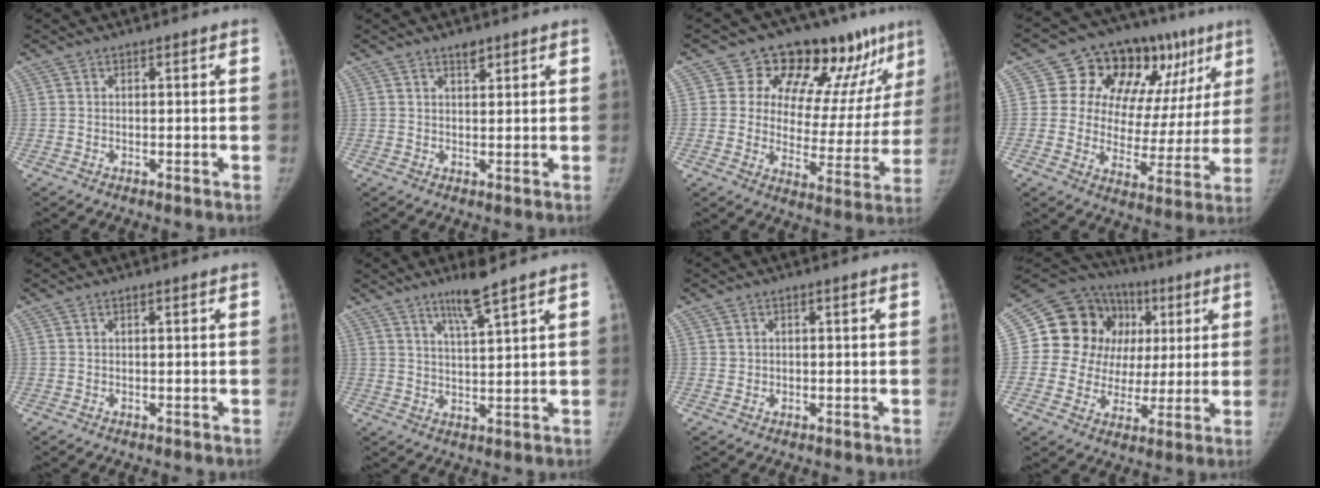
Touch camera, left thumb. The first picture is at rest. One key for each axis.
{"total": 2.3, "fx": 1.7, "fy": 0.9, "fz": 1.2, "tx": -0.013, "ty": -0.011, "tz": 0.027}
{"total": 17.5, "fx": 11.8, "fy": 8.2, "fz": 9.9, "tx": -0.069, "ty": -0.068, "tz": 0.156}
{"total": 20.5, "fx": 9.2, "fy": 12.5, "fz": 13.3, "tx": -0.117, "ty": 0.000, "tz": 0.131}
{"total": 0.0}
{"total": 6.0, "fx": 4.4, "fy": -0.1, "fz": 4.1, "tx": -0.073, "ty": -0.033, "tz": 0.083}
{"total": 1.0, "fx": 0.1, "fy": 1.0, "fz": 0.1, "tx": 0.006, "ty": 0.002, "tz": 0.000}
{"total": 19.5, "fx": 4.4, "fy": 16.5, "fz": 9.5, "tx": -0.106, "ty": 0.032, "tz": 0.078}